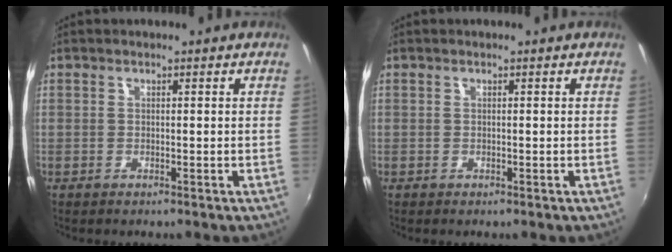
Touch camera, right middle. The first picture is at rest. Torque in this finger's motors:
{"motor_torque": [0.14, -0.23, -0.01, 0.00]}